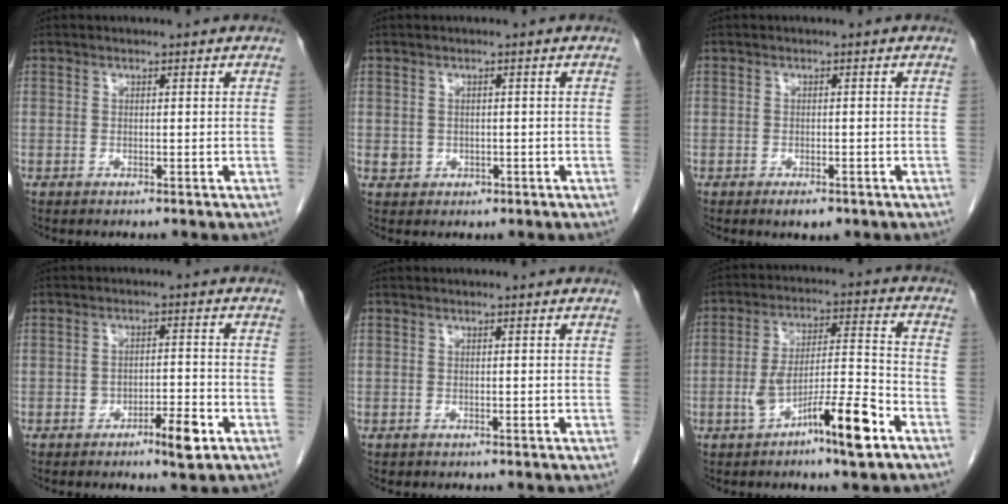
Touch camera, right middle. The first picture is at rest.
{"total": 1.9, "force": [-0.3, 1.8, 0.7], "torque": [-0.012, 0.003, 0.005]}
{"total": 2.2, "force": [-1.4, 0.9, 1.5], "torque": [-0.025, -0.003, -0.015]}
{"total": 4.6, "force": [-2.6, 1.0, 3.6], "torque": [-0.053, 0.001, -0.039]}
{"total": 0.0}
{"total": 11.3, "force": [-5.8, 1.0, 9.6], "torque": [-0.171, 0.012, -0.097]}